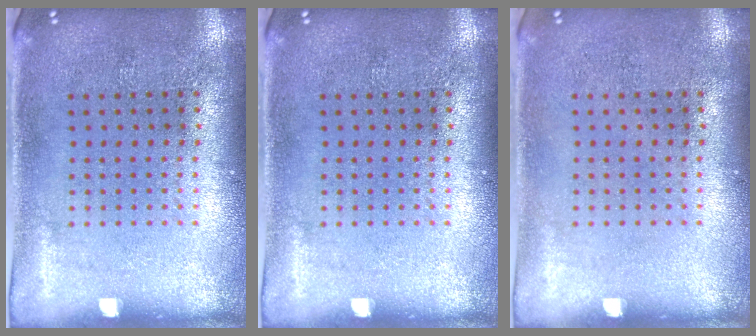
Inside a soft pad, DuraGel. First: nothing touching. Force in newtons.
{"total": 0.0}
{"total": 0.0}